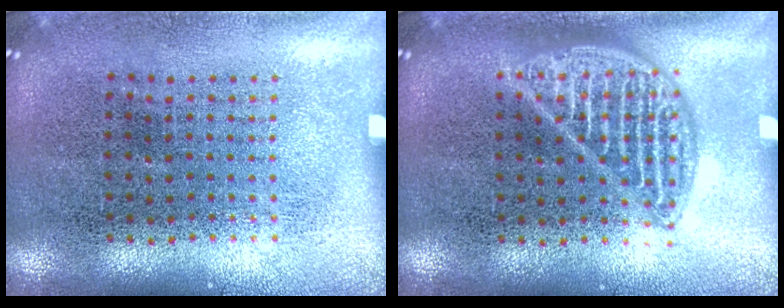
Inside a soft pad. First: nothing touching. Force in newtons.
{"total": 1.8, "press": 1.8, "slide": 0.2}